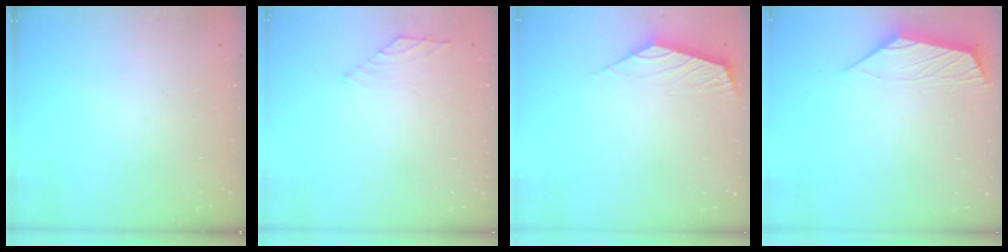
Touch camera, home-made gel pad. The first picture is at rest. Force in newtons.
{"total": 1.4, "press": 1.3, "slide": 0.6}
{"total": 2.6, "press": 2.5, "slide": 0.6}
{"total": 2.9, "press": 2.8, "slide": 0.6}